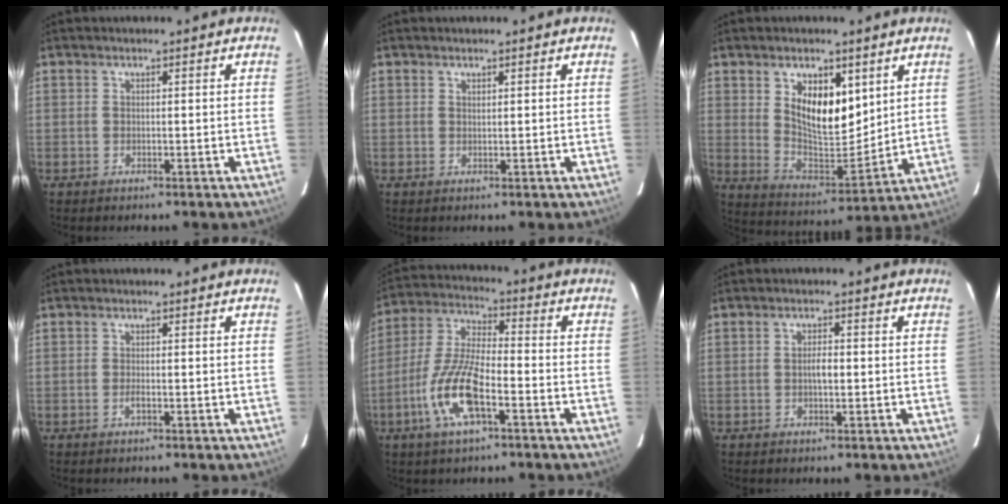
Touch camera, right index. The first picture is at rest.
{"total": 0.5, "force": [0.5, 0.2, 0.2], "torque": [-0.002, 0.001, 0.009]}
{"total": 12.4, "force": [5.1, 6.4, 9.4], "torque": [-0.160, -0.006, 0.105]}
{"total": 1.0, "force": [-0.5, 0.3, 0.8], "torque": [-0.016, 0.000, -0.009]}
{"total": 12.7, "force": [-5.5, 3.8, 10.8], "torque": [-0.235, -0.004, -0.109]}
{"total": 2.2, "force": [-0.2, 0.9, 2.0], "torque": [-0.037, 0.004, -0.004]}